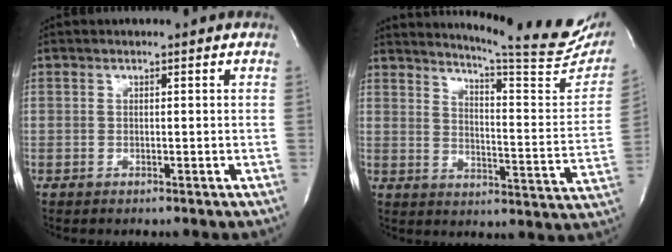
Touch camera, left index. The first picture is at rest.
{"total": 20.9, "force": [19.0, 0.8, 8.7], "torque": [-0.124, -0.094, 0.230]}